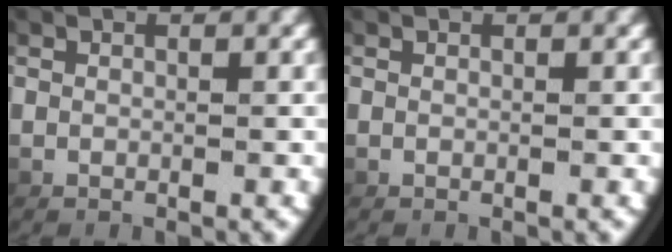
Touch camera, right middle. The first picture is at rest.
{"total": 0.0}